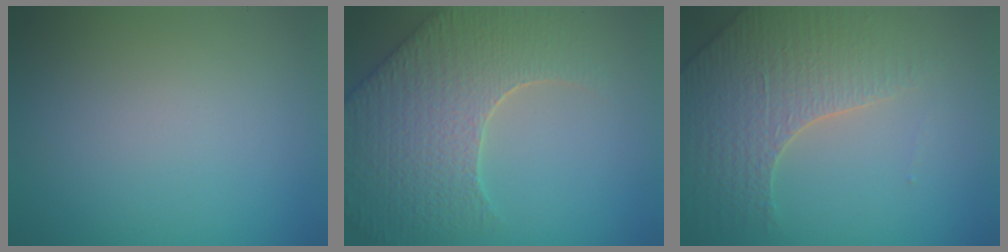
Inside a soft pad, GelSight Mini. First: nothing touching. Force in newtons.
{"total": 7.5, "press": 6.2, "slide": 4.2}
{"total": 4.3, "press": 4.2, "slide": 0.8}